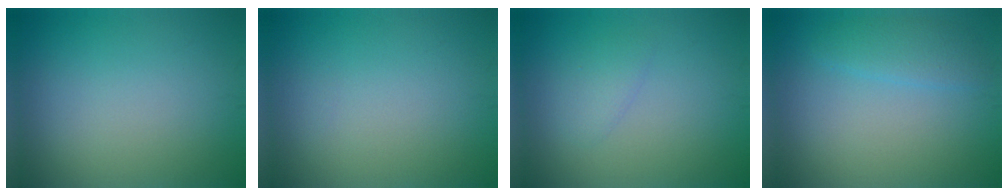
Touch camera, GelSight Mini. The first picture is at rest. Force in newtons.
{"total": 0.0}
{"total": 1.3, "press": 1.3, "slide": 0.1}
{"total": 2.2, "press": 2.2, "slide": 0.1}